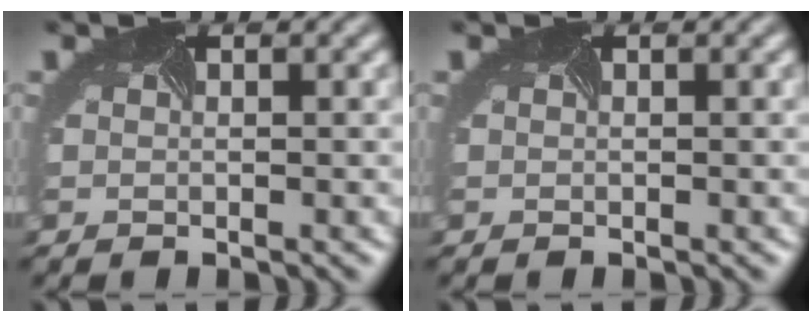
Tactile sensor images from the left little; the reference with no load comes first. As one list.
[{"total": 0.0}]